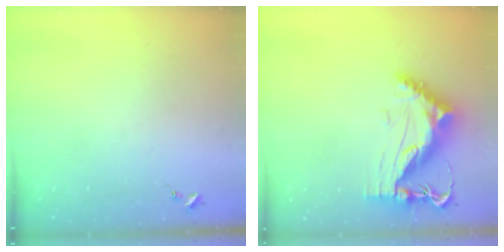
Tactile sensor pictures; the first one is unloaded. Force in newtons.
{"total": 11.9, "press": 11.9, "slide": 1.0}